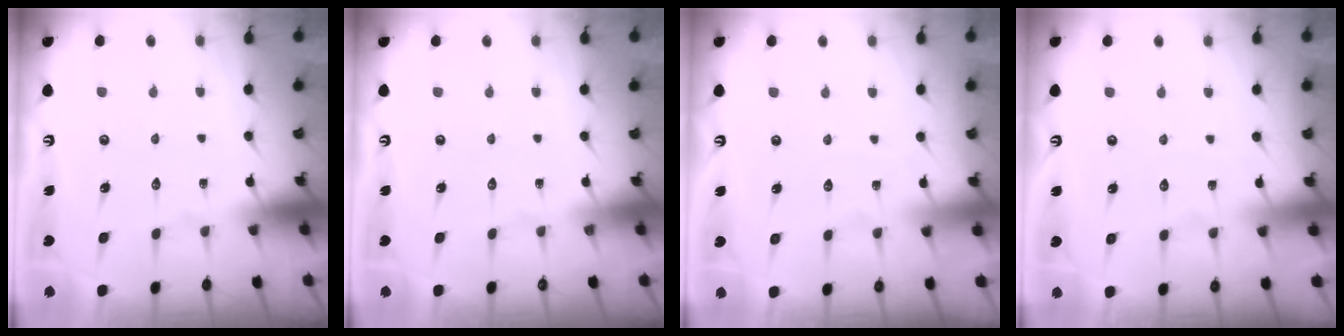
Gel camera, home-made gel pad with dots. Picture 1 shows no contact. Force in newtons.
{"total": 0.0}
{"total": 2.9, "press": 2.9, "slide": 0.4}
{"total": 2.9, "press": 2.9, "slide": 0.4}